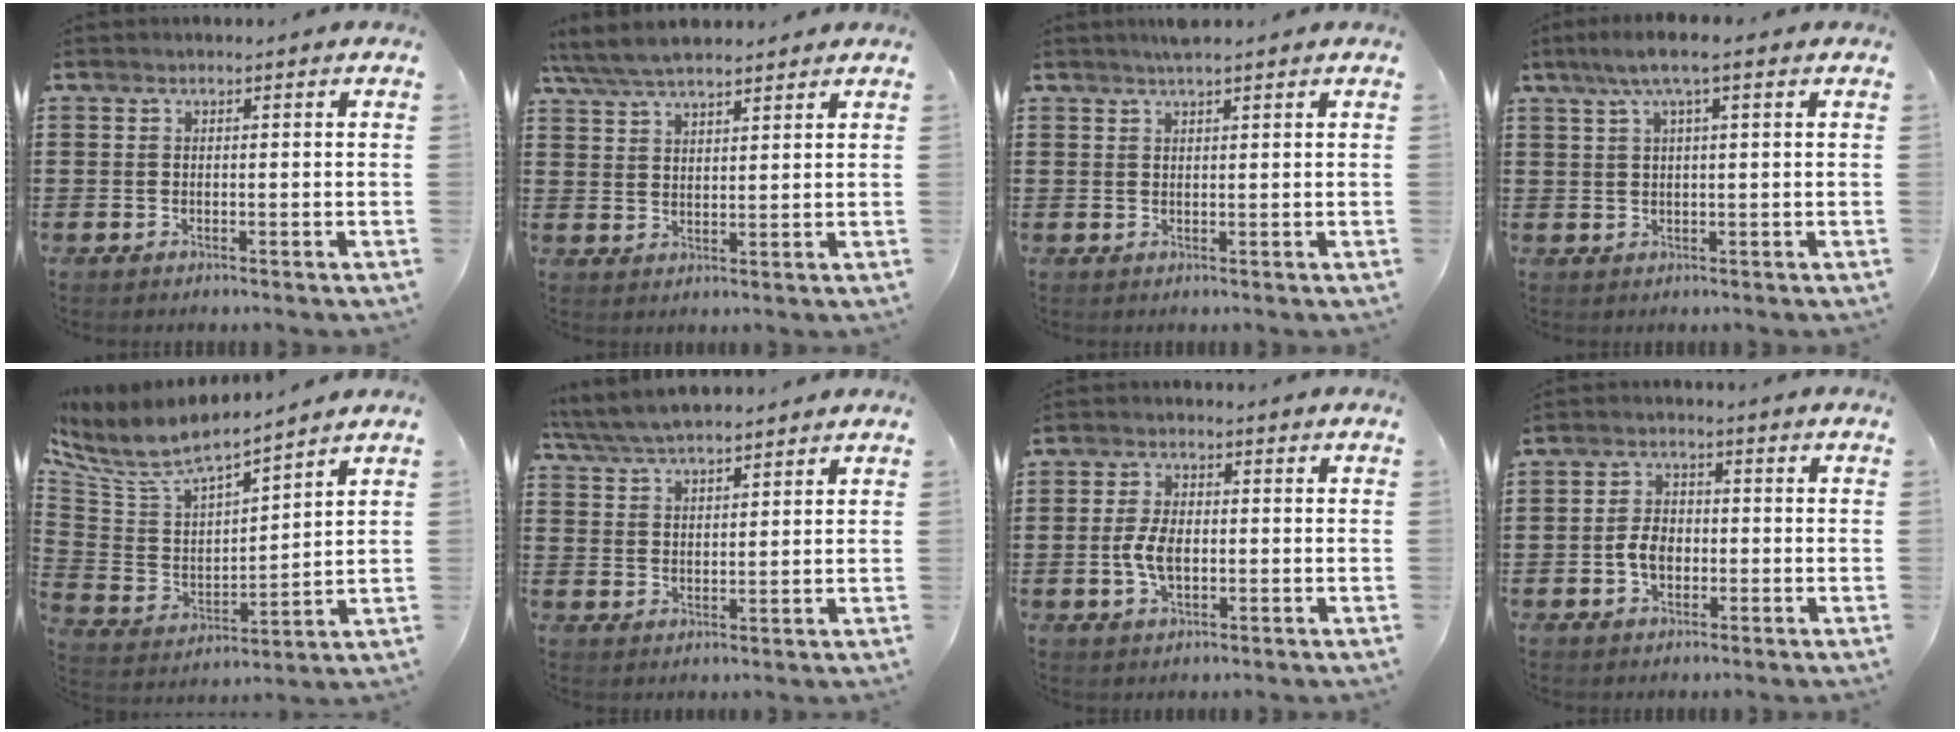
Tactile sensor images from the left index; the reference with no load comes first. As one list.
[{"total": 5.7, "force": [5.0, 1.5, 2.3], "torque": [-0.061, -0.007, 0.092]}, {"total": 1.8, "force": [1.6, 0.0, 0.9], "torque": [-0.019, 0.000, 0.029]}, {"total": 4.3, "force": [1.9, 0.5, 3.8], "torque": [-0.077, 0.005, 0.031]}, {"total": 7.9, "force": [6.8, 1.8, 3.5], "torque": [-0.102, -0.046, 0.113]}, {"total": 5.4, "force": [5.0, 1.1, 1.8], "torque": [-0.052, -0.012, 0.092]}, {"total": 5.0, "force": [-0.5, 2.7, 4.2], "torque": [-0.091, 0.002, -0.012]}, {"total": 4.2, "force": [-0.9, 2.8, 3.0], "torque": [-0.073, 0.001, -0.022]}]